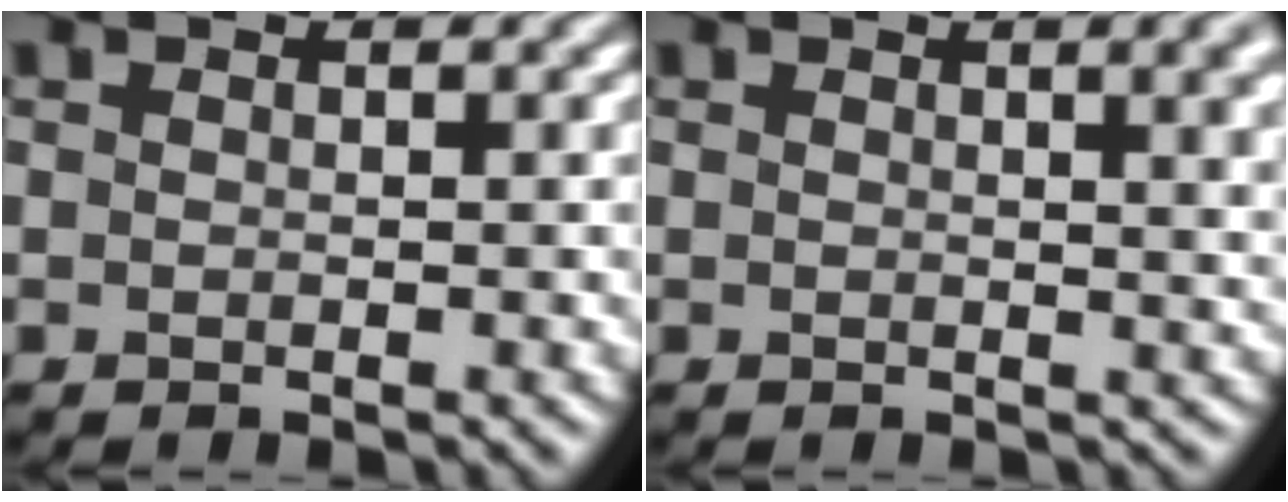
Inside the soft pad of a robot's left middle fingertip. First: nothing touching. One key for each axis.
{"total": 4.9, "fx": 1.8, "fy": 2.0, "fz": 4.1, "tx": -0.027, "ty": 0.009, "tz": 0.026}